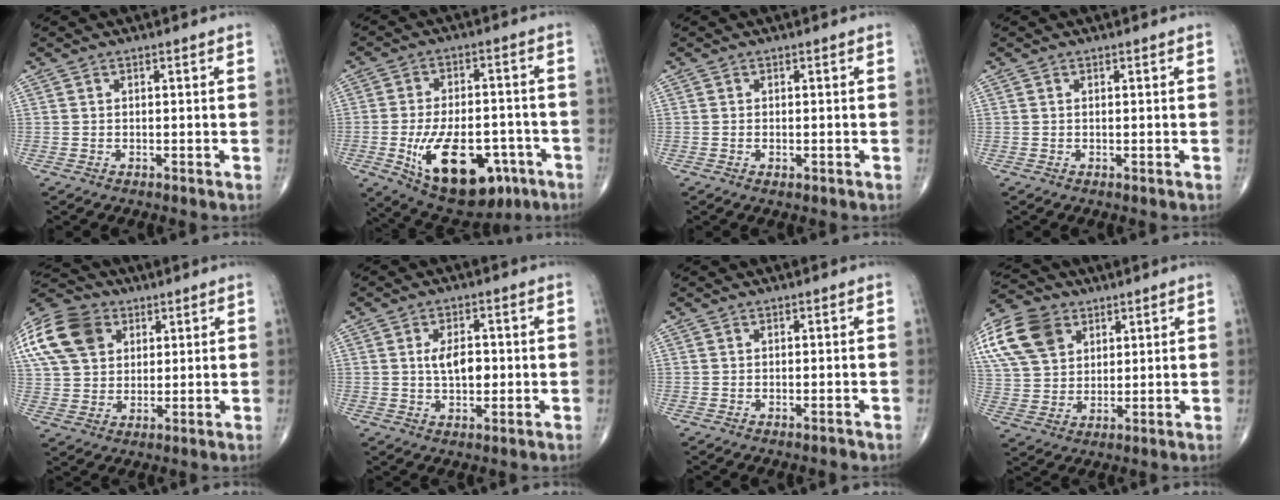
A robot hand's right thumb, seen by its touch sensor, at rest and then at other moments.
{"total": 19.4, "force": [-7.5, 10.3, 14.6], "torque": [-0.219, 0.021, -0.094]}
{"total": 1.1, "force": [-0.4, 0.5, 0.9], "torque": [-0.017, 0.000, -0.004]}
{"total": 0.0}
{"total": 19.9, "force": [7.6, 14.8, 10.9], "torque": [-0.242, 0.027, 0.140]}
{"total": 6.0, "force": [0.2, 3.3, 5.0], "torque": [-0.077, -0.001, 0.004]}
{"total": 0.8, "force": [-0.6, 0.2, 0.5], "torque": [-0.010, 0.000, -0.008]}
{"total": 15.8, "force": [6.7, 11.4, 8.7], "torque": [-0.168, -0.002, 0.124]}